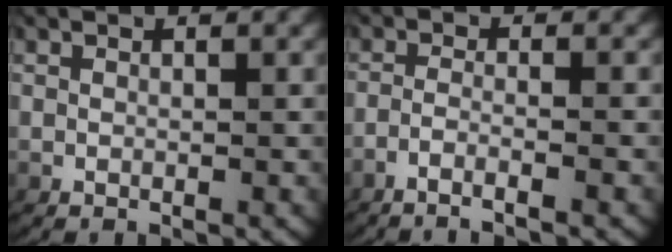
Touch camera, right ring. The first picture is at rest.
{"total": 2.8, "force": [-2.2, 0.1, 1.7], "torque": [-0.047, -0.010, -0.036]}